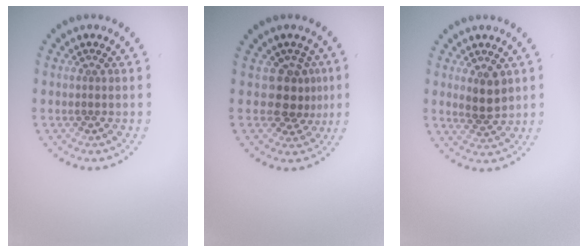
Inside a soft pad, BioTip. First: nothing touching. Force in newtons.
{"total": 2.7, "press": 2.1, "slide": 1.7}
{"total": 2.6, "press": 2.5, "slide": 0.9}